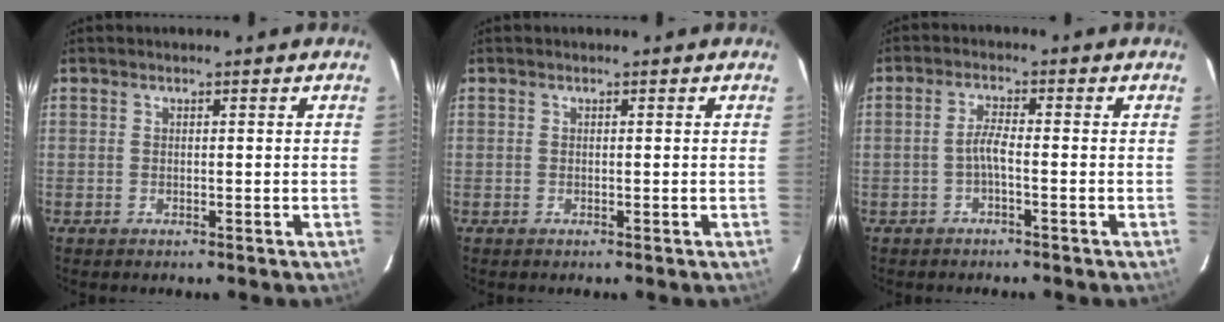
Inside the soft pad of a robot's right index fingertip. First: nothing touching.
{"total": 0.0}
{"total": 2.5, "force": [-1.2, 0.1, 2.2], "torque": [-0.047, 0.006, -0.026]}